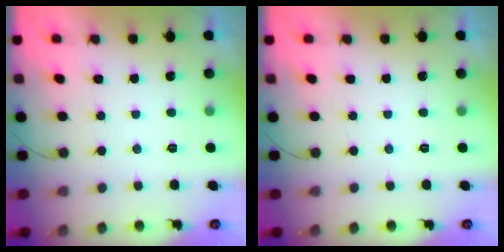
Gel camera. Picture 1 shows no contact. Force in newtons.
{"total": 0.0}